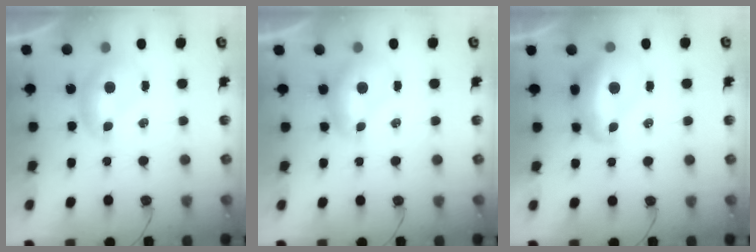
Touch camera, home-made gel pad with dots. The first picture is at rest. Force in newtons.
{"total": 1.0, "press": 0.8, "slide": 0.6}
{"total": 6.0, "press": 5.9, "slide": 1.2}